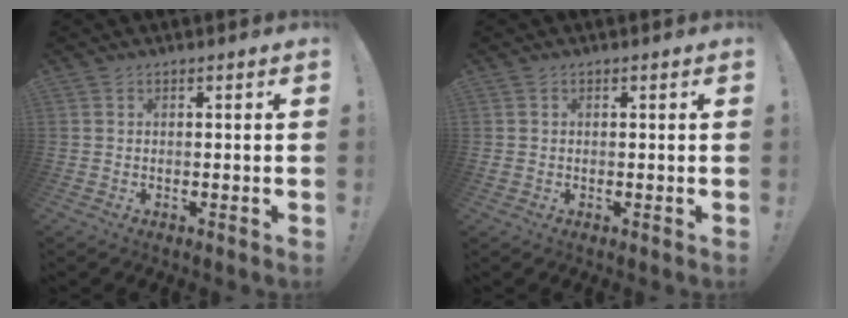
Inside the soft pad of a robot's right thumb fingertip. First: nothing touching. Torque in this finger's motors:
{"motor_torque": [-0.20, -0.15, -0.08, 0.14, -0.03]}